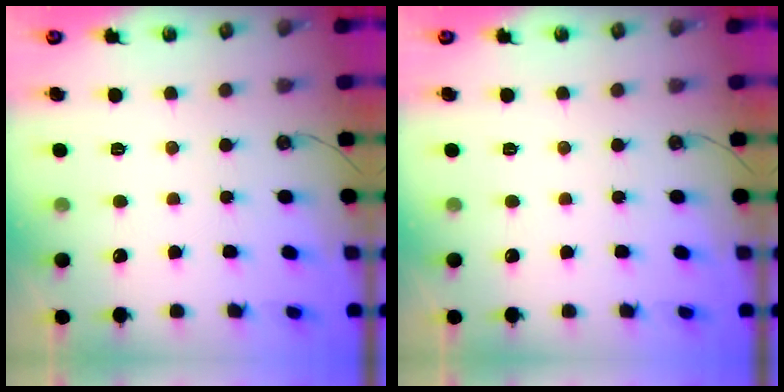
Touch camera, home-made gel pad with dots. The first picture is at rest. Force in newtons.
{"total": 0.0}